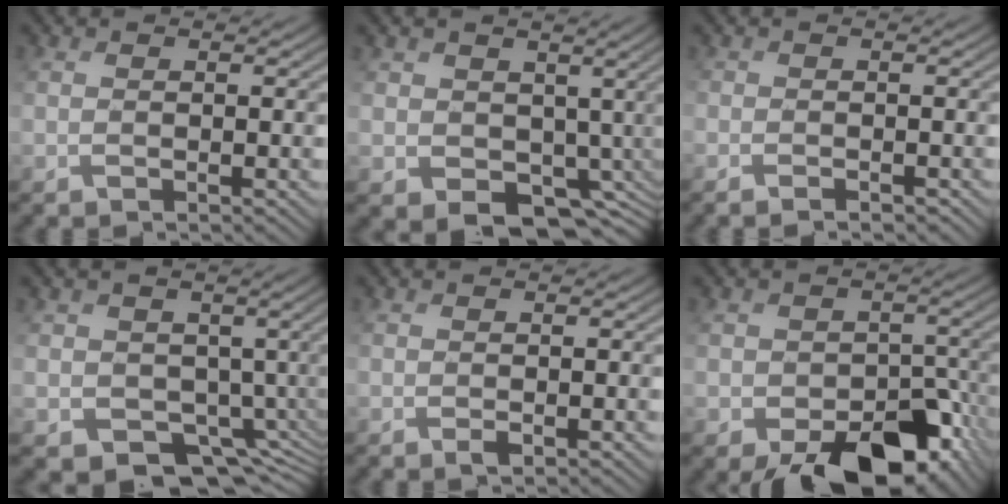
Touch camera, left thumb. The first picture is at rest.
{"total": 7.1, "force": [-0.4, 6.1, 3.7], "torque": [-0.094, -0.032, -0.007]}
{"total": 1.1, "force": [-1.1, 0.0, -0.3], "torque": [0.010, -0.003, -0.020]}
{"total": 7.7, "force": [-1.8, 6.5, 3.6], "torque": [-0.079, -0.043, -0.027]}
{"total": 0.7, "force": [-0.3, 0.2, 0.5], "torque": [-0.011, -0.004, -0.004]}
{"total": 12.9, "force": [-7.3, 7.5, 7.5], "torque": [-0.115, -0.042, -0.109]}